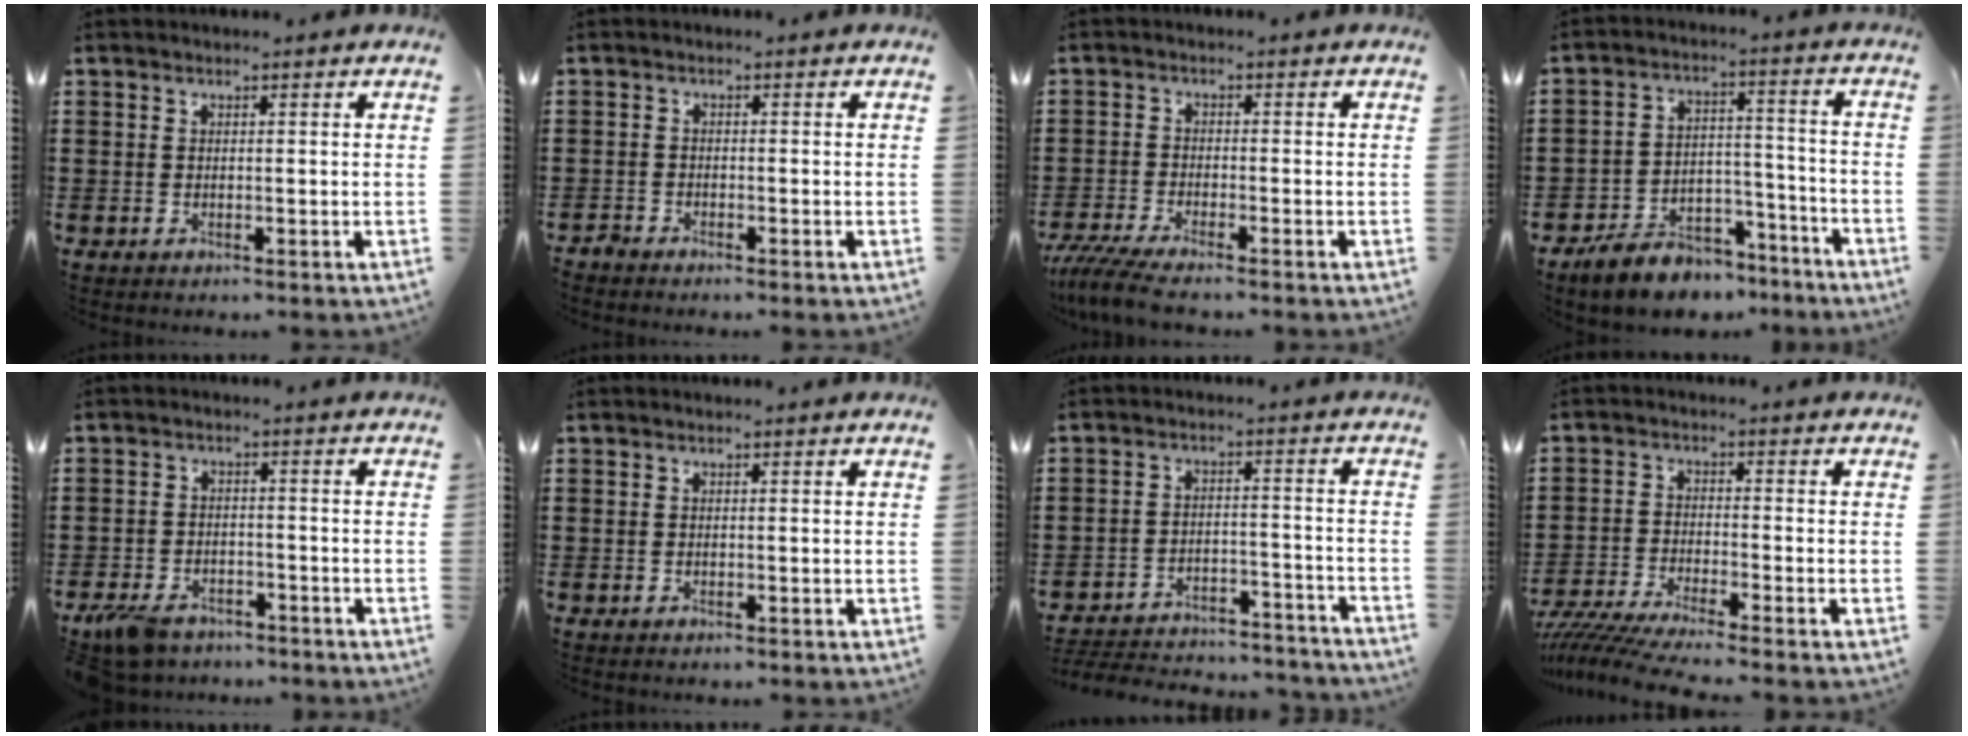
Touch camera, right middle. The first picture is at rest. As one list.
[{"total": 1.4, "force": [-1.4, 0.1, 0.1], "torque": [-0.012, -0.001, -0.032]}, {"total": 4.5, "force": [-4.0, 0.1, 2.0], "torque": [-0.062, -0.020, -0.083]}, {"total": 6.9, "force": [-6.3, 2.5, 1.0], "torque": [-0.019, 0.027, -0.121]}, {"total": 4.7, "force": [-4.0, 1.7, 1.8], "torque": [-0.050, 0.000, -0.082]}, {"total": 0.0}, {"total": 4.6, "force": [-4.6, 0.6, 0.7], "torque": [-0.022, 0.002, -0.095]}, {"total": 5.2, "force": [-4.9, -0.5, 1.5], "torque": [-0.049, -0.022, -0.102]}]